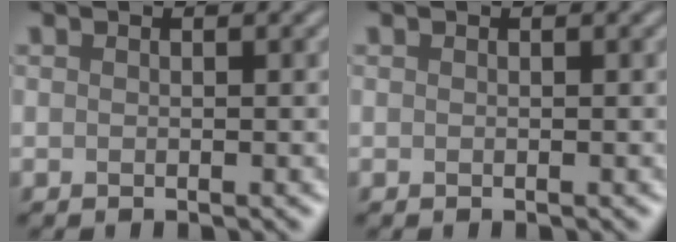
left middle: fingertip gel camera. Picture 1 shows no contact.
{"total": 0.0}